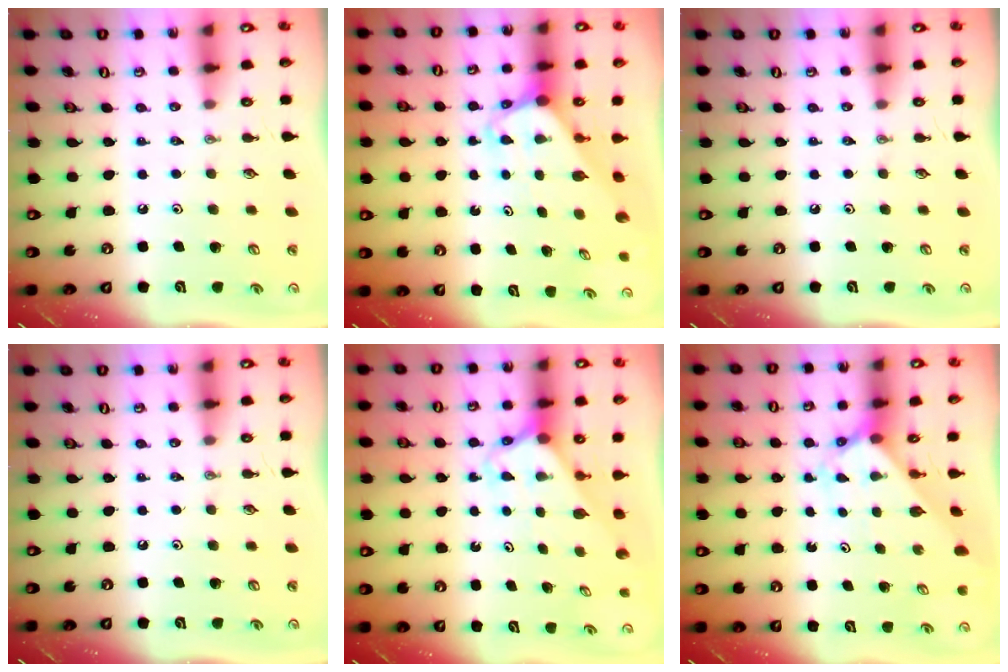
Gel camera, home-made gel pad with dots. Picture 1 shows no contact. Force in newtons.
{"total": 2.5, "press": 2.5, "slide": 0.1}
{"total": 0.0}
{"total": 0.0}
{"total": 2.6, "press": 2.6, "slide": 0.1}
{"total": 2.2, "press": 2.2, "slide": 0.2}